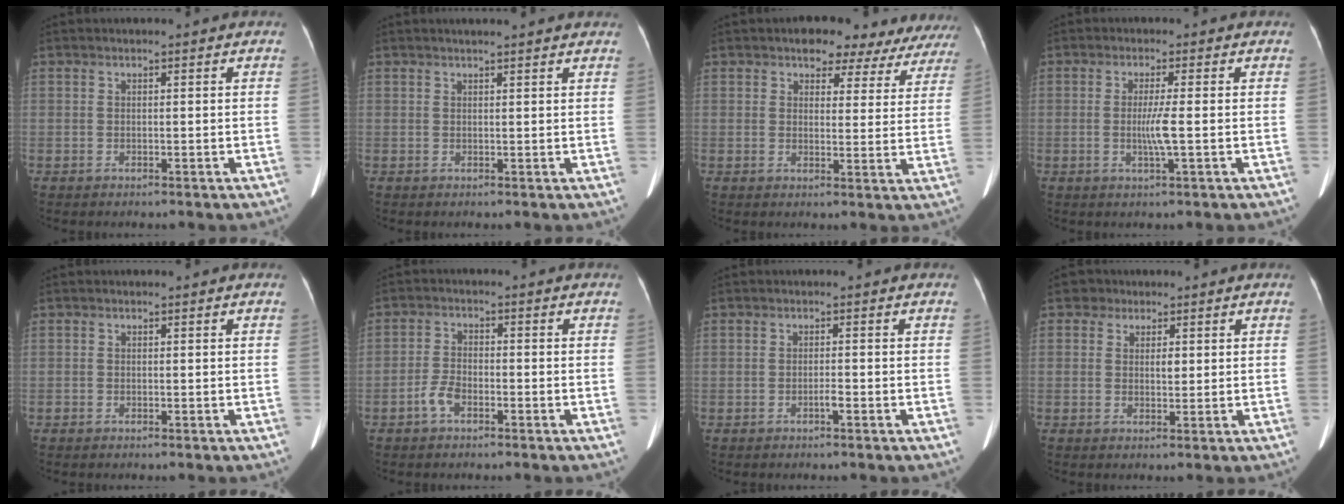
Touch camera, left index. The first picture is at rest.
{"total": 5.8, "force": [5.2, 0.4, 2.6], "torque": [-0.034, 0.022, 0.056]}
{"total": 12.9, "force": [11.1, 5.3, 3.8], "torque": [-0.007, 0.000, 0.103]}
{"total": 3.5, "force": [-0.4, -0.5, 3.4], "torque": [-0.070, -0.007, -0.007]}
{"total": 0.0}
{"total": 3.2, "force": [-2.2, 1.4, 2.0], "torque": [-0.047, 0.001, -0.042]}
{"total": 1.0, "force": [-0.8, 0.0, 0.6], "torque": [-0.015, -0.004, -0.014]}
{"total": 3.1, "force": [1.3, 2.6, 1.2], "torque": [-0.018, 0.004, 0.020]}